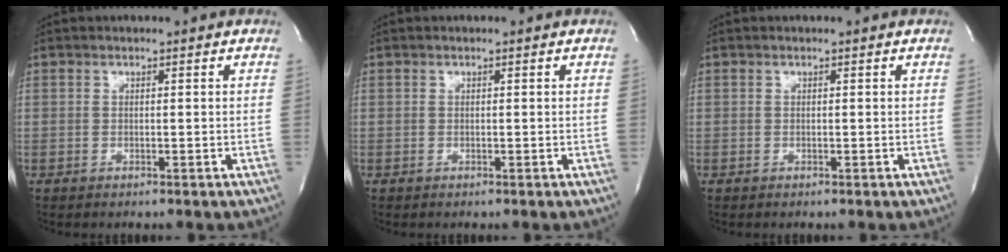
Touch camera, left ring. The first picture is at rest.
{"total": 0.0}
{"total": 0.0}